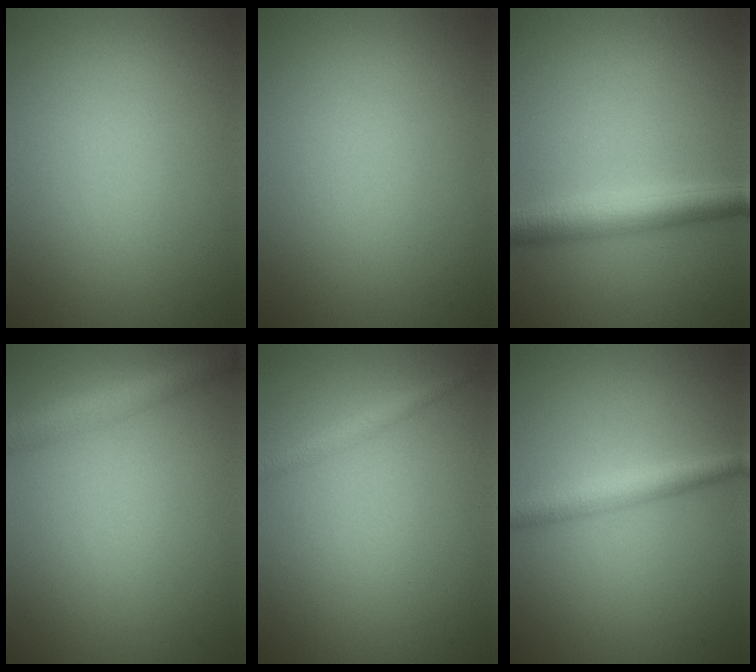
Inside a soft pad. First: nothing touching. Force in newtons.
{"total": 0.0}
{"total": 4.5, "press": 4.5, "slide": 0.1}
{"total": 3.4, "press": 3.4, "slide": 0.1}
{"total": 1.5, "press": 1.5, "slide": 0.0}
{"total": 2.8, "press": 2.8, "slide": 0.0}